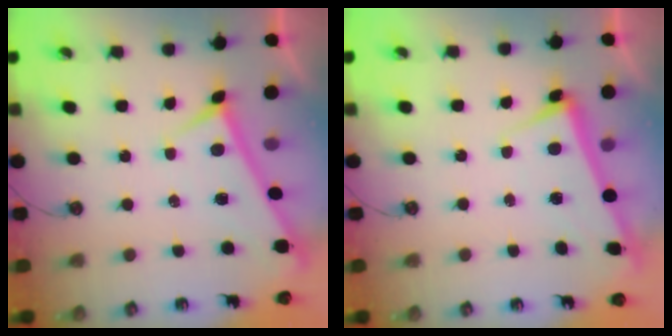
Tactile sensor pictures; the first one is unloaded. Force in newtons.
{"total": 2.6, "press": 2.5, "slide": 0.7}